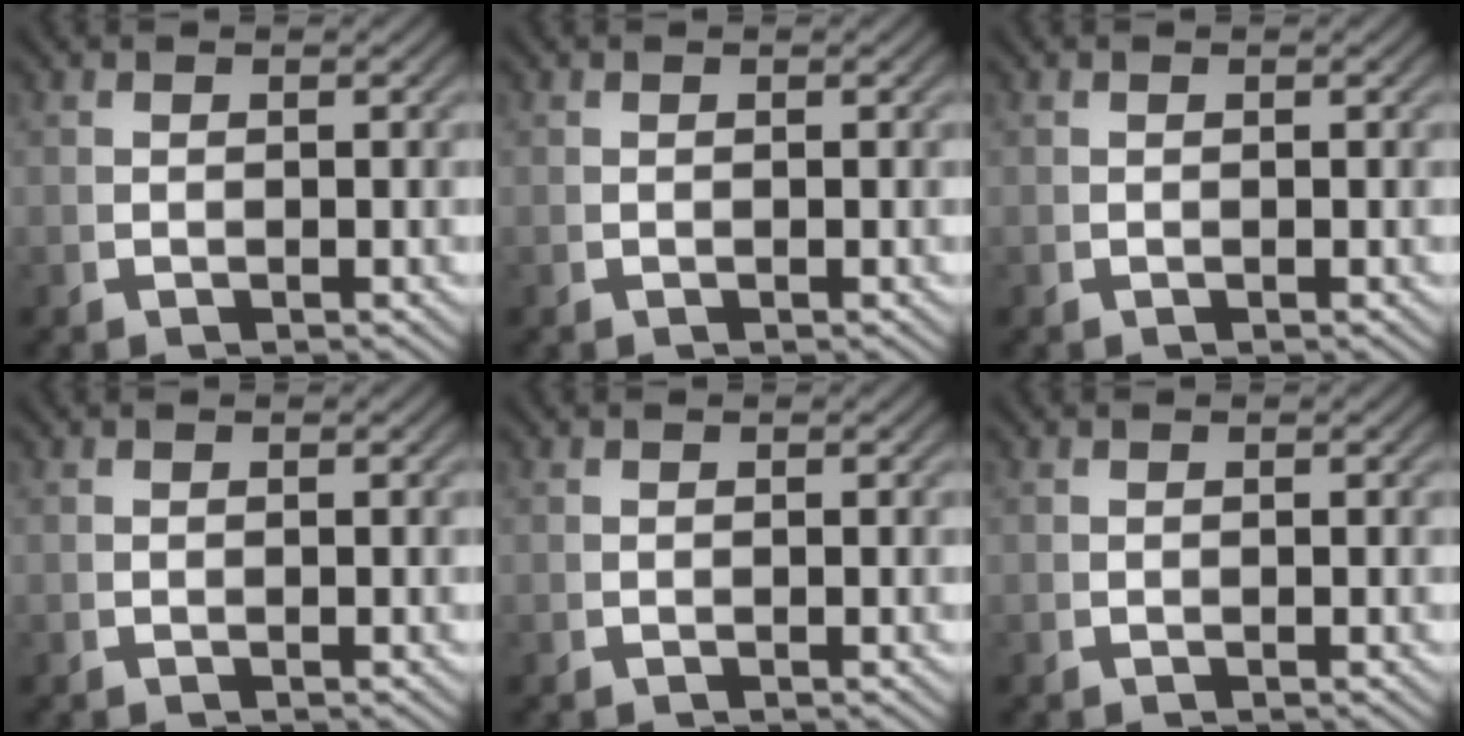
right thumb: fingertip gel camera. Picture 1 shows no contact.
{"total": 0.0}
{"total": 0.0}
{"total": 0.0}
{"total": 0.0}
{"total": 0.0}